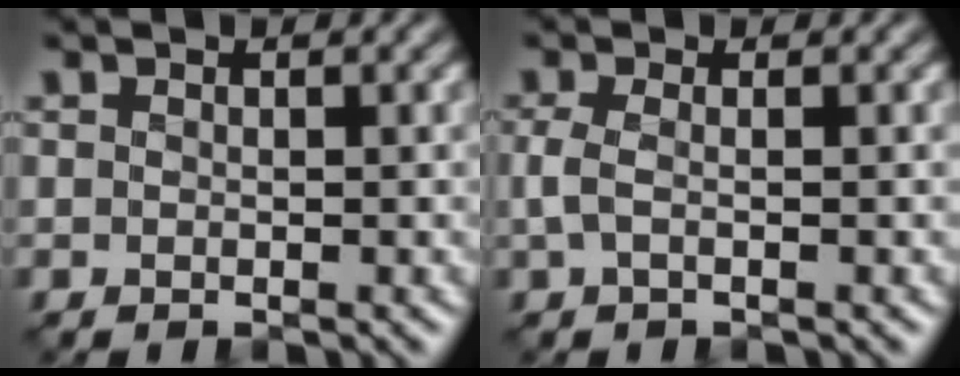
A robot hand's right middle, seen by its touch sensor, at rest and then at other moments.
{"total": 1.6, "force": [-0.1, 0.6, 1.5], "torque": [-0.036, -0.003, -0.005]}